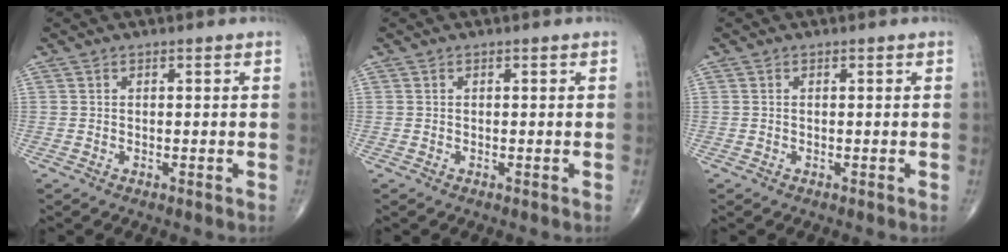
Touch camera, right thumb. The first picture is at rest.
{"total": 0.0}
{"total": 0.0}